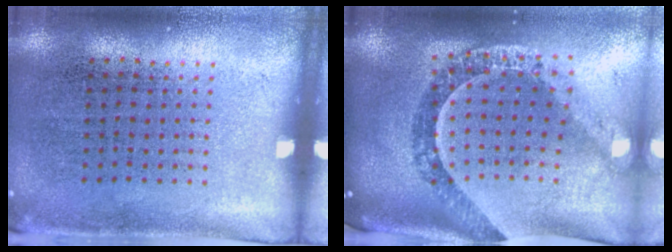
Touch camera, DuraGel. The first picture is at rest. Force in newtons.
{"total": 1.8, "press": 1.6, "slide": 0.8}